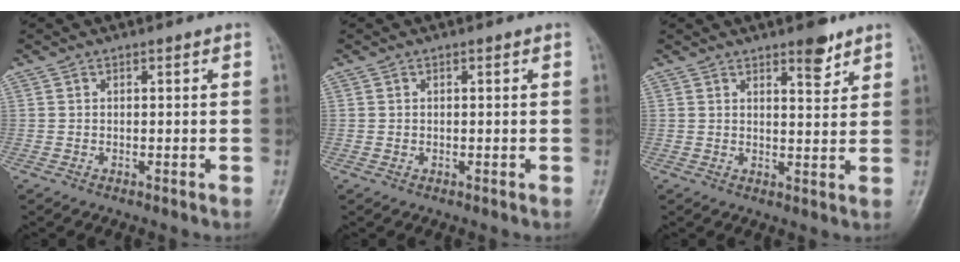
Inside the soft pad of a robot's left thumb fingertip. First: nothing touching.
{"total": 0.5, "force": [0.0, 0.5, 0.3], "torque": [0.000, 0.001, -0.001]}
{"total": 4.8, "force": [3.3, 1.7, 3.0], "torque": [-0.028, -0.022, 0.047]}